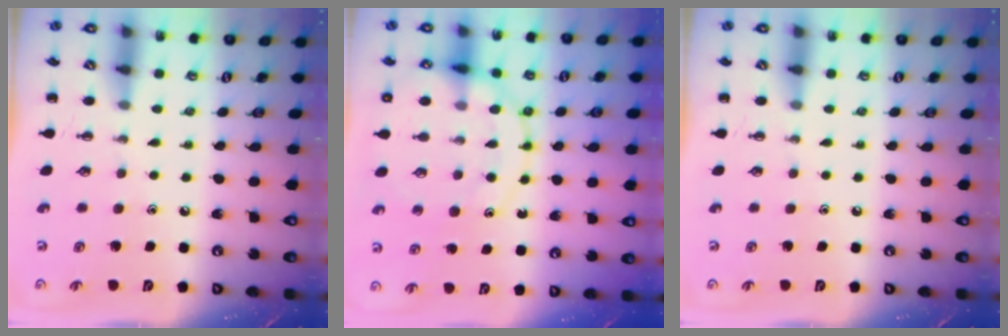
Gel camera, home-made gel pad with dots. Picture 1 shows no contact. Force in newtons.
{"total": 16.1, "press": 16.0, "slide": 2.5}
{"total": 0.0}